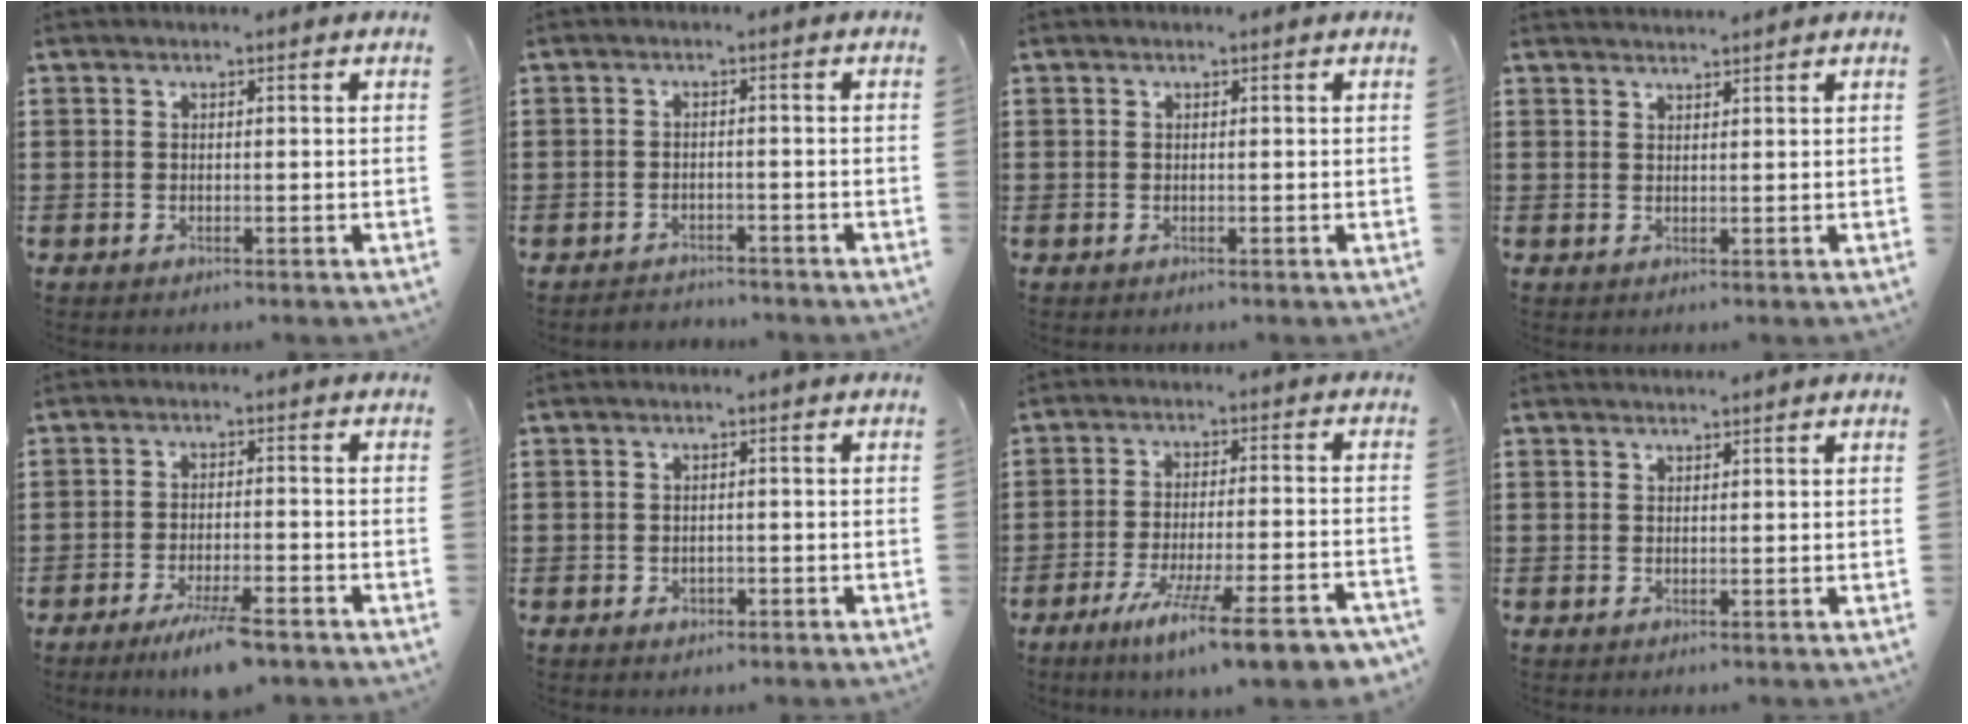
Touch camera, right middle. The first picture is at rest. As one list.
[{"total": 2.0, "force": [-2.0, 0.3, -0.2], "torque": [-0.003, -0.001, -0.044]}, {"total": 0.0}, {"total": 1.4, "force": [1.4, -0.1, -0.1], "torque": [-0.002, 0.000, 0.028]}, {"total": 5.8, "force": [-4.2, 0.7, 3.9], "torque": [-0.071, -0.008, -0.075]}, {"total": 1.0, "force": [-0.4, 0.7, 0.5], "torque": [-0.012, -0.001, -0.008]}, {"total": 10.2, "force": [-7.5, 0.3, 6.9], "torque": [-0.115, -0.004, -0.138]}, {"total": 0.9, "force": [0.9, 0.0, -0.1], "torque": [0.000, -0.003, 0.017]}]